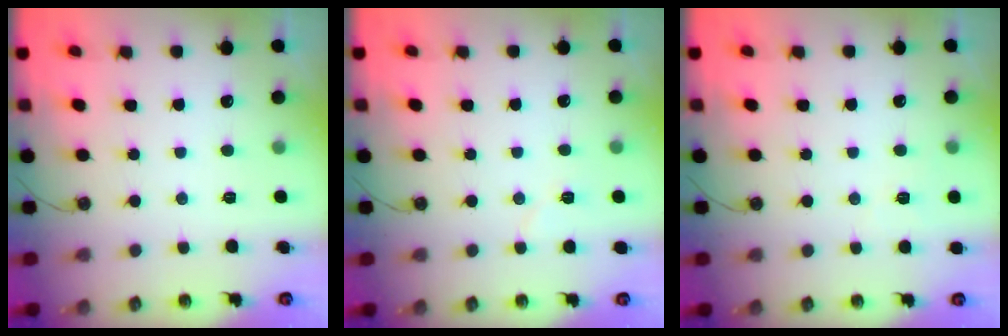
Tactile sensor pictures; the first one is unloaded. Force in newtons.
{"total": 5.3, "press": 5.0, "slide": 1.8}
{"total": 3.2, "press": 3.1, "slide": 0.7}